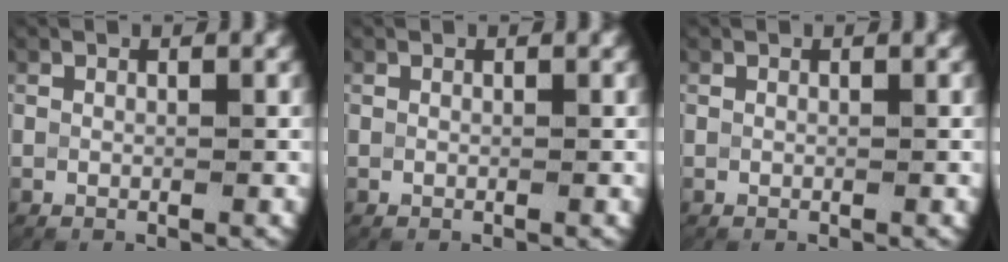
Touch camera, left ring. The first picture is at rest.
{"total": 0.0}
{"total": 0.0}